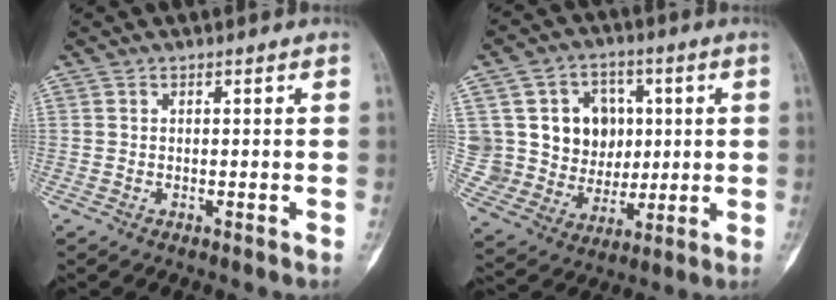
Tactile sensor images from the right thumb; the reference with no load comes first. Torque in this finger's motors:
{"motor_torque": [0.03, 0.02, 0.75, 0.35, 0.03]}